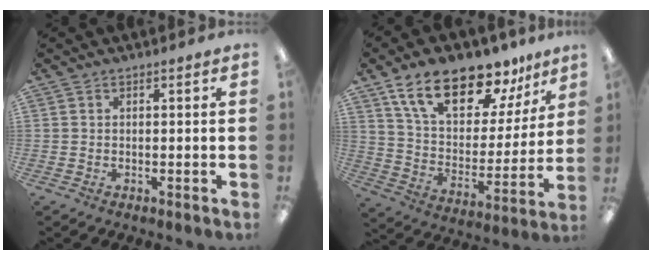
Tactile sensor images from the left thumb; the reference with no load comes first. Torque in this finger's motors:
{"motor_torque": [2.29, 1.89, 1.48, -1.29, 0.16]}